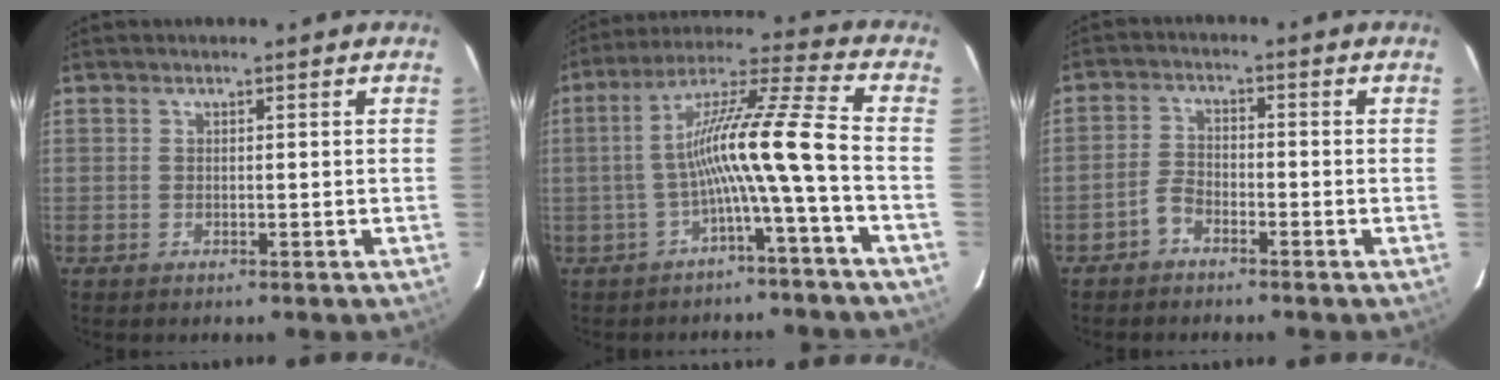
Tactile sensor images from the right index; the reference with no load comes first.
{"total": 11.1, "force": [-2.7, -1.6, 10.6], "torque": [-0.186, 0.032, -0.049]}
{"total": 2.8, "force": [-2.0, 1.5, 1.3], "torque": [-0.029, 0.005, -0.038]}